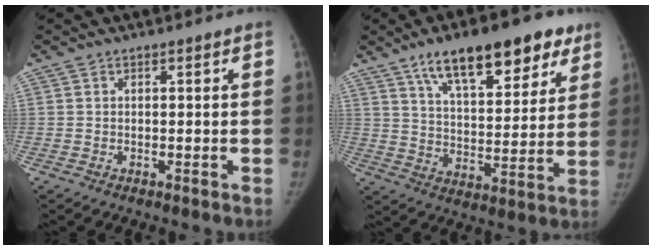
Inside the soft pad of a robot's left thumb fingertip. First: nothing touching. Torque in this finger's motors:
{"motor_torque": [1.01, -0.03, 1.34, -1.39, 0.46]}